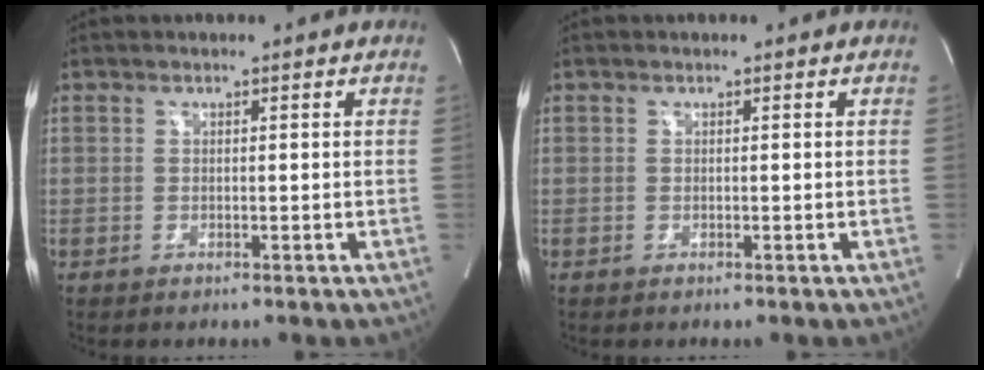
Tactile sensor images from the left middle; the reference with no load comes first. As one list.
[{"total": 0.0}]